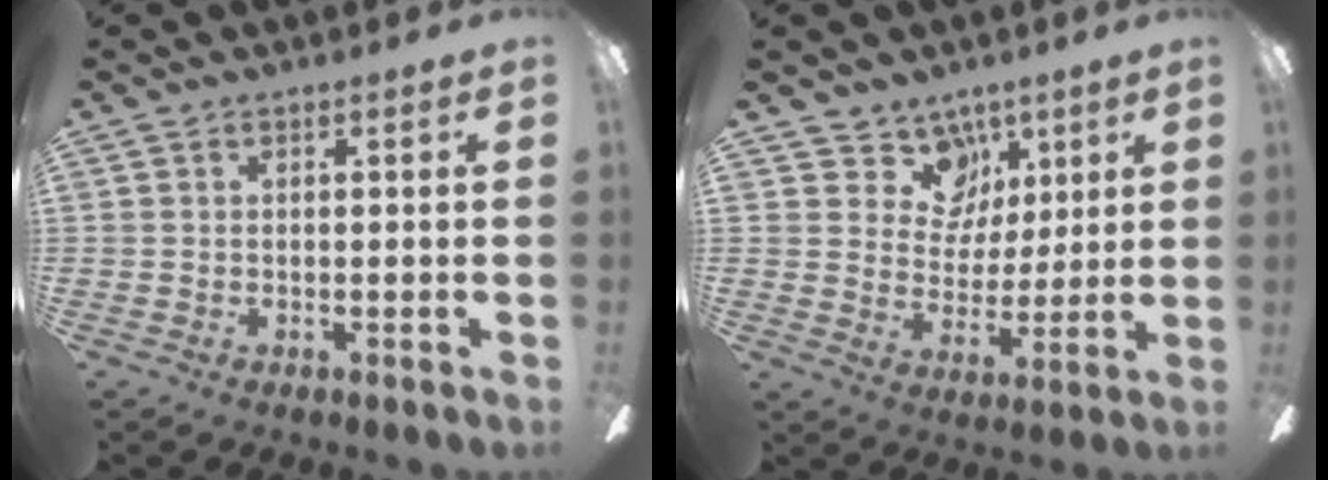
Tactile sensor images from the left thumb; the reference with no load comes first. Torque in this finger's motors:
{"motor_torque": [0.10, -0.12, -0.27, -0.34, 0.06]}